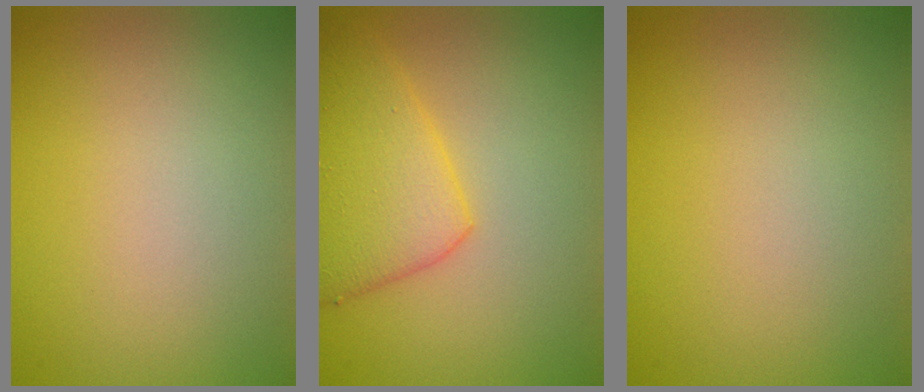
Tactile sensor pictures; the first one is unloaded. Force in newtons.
{"total": 5.4, "press": 5.4, "slide": 0.3}
{"total": 0.0}